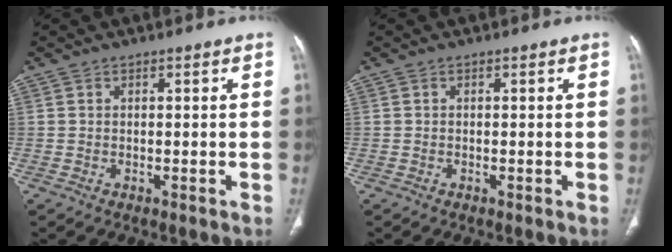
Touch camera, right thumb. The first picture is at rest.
{"total": 0.0}